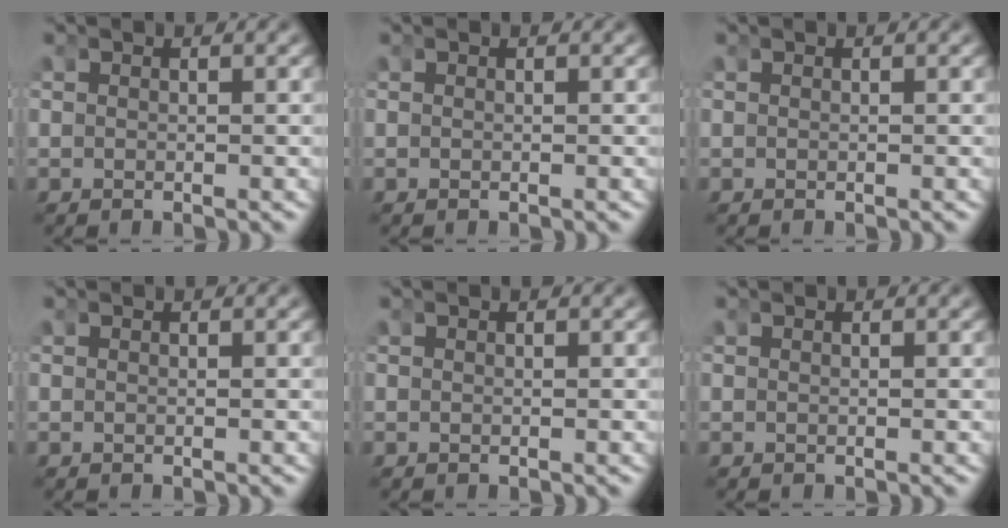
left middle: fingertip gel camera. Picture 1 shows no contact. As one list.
[{"total": 0.0}, {"total": 0.0}, {"total": 0.0}, {"total": 0.0}, {"total": 0.0}]